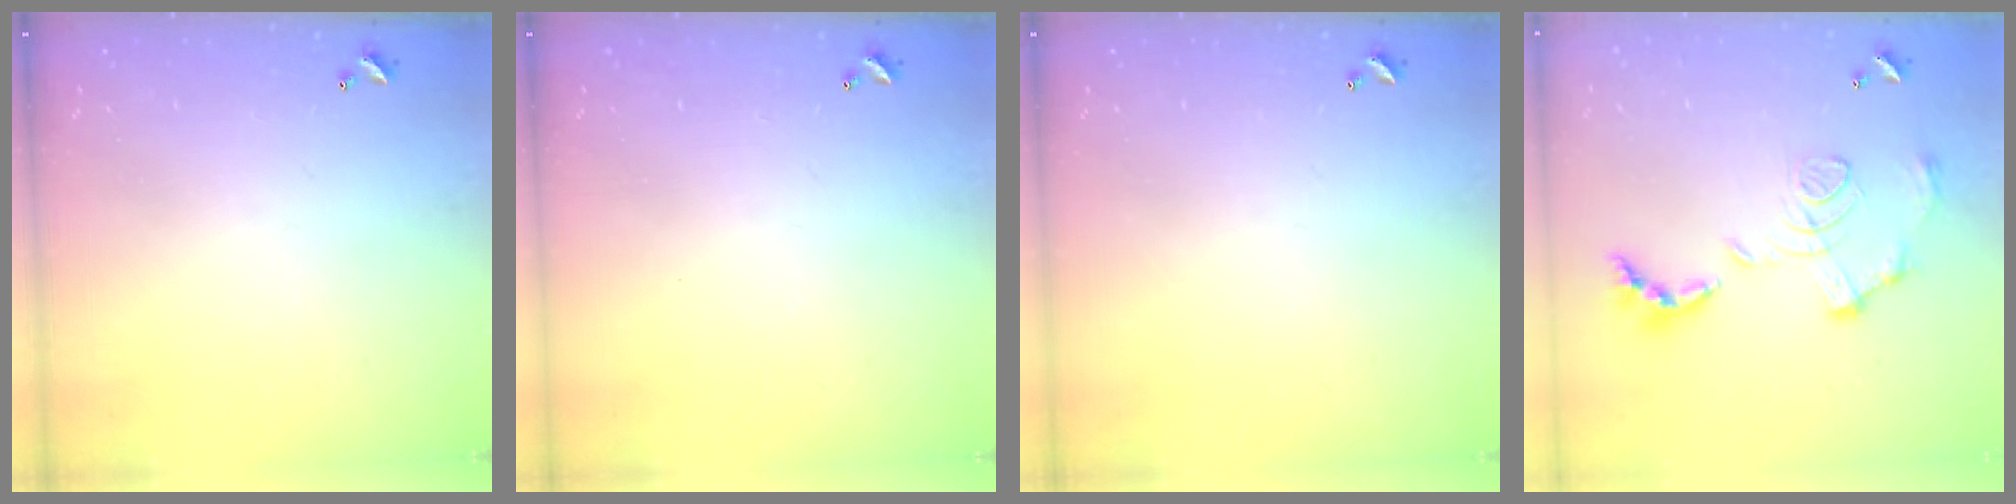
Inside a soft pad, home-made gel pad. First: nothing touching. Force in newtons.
{"total": 0.0}
{"total": 0.0}
{"total": 1.5, "press": 0.8, "slide": 1.3}